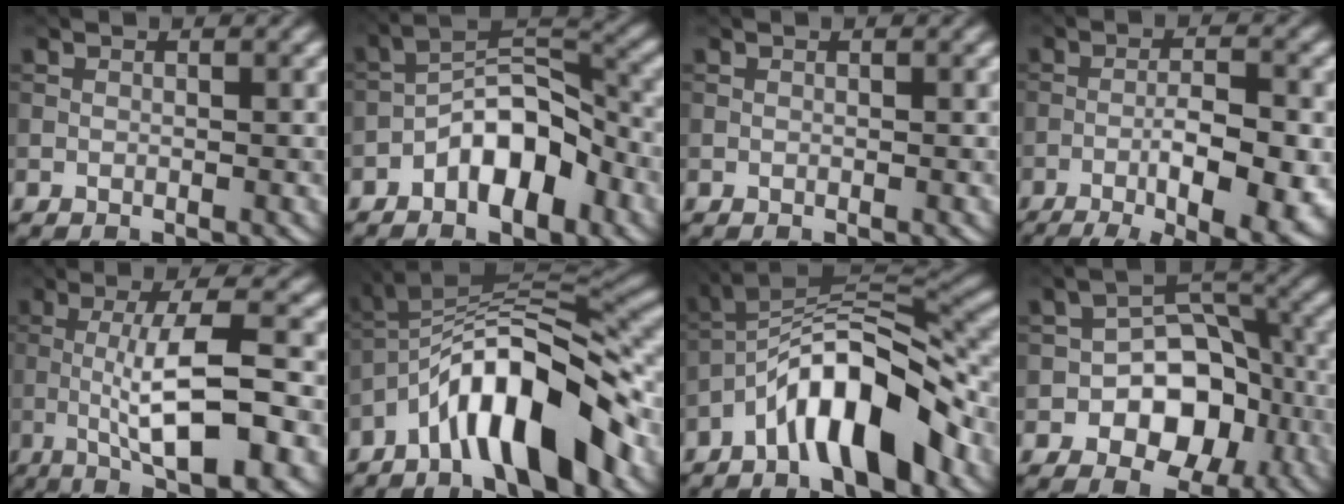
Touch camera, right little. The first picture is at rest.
{"total": 7.6, "force": [-3.6, 3.7, 5.5], "torque": [-0.081, 0.020, -0.074]}
{"total": 0.0}
{"total": 10.7, "force": [-5.0, 3.0, 9.0], "torque": [-0.129, 0.001, -0.068]}
{"total": 10.2, "force": [-2.3, 2.2, 9.7], "torque": [-0.145, 0.012, -0.044]}
{"total": 11.0, "force": [-5.5, 3.3, 8.9], "torque": [-0.135, 0.024, -0.099]}
{"total": 10.0, "force": [-5.3, 3.2, 7.8], "torque": [-0.118, 0.024, -0.099]}
{"total": 8.2, "force": [-2.9, 5.5, 5.2], "torque": [-0.057, 0.005, -0.055]}